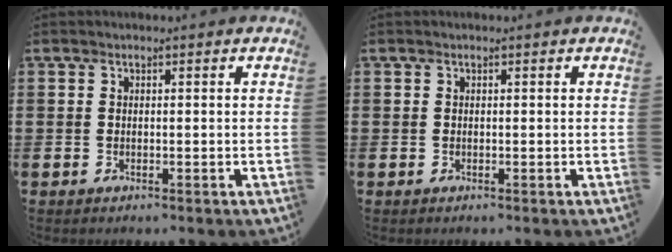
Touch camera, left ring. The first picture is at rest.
{"total": 0.0}